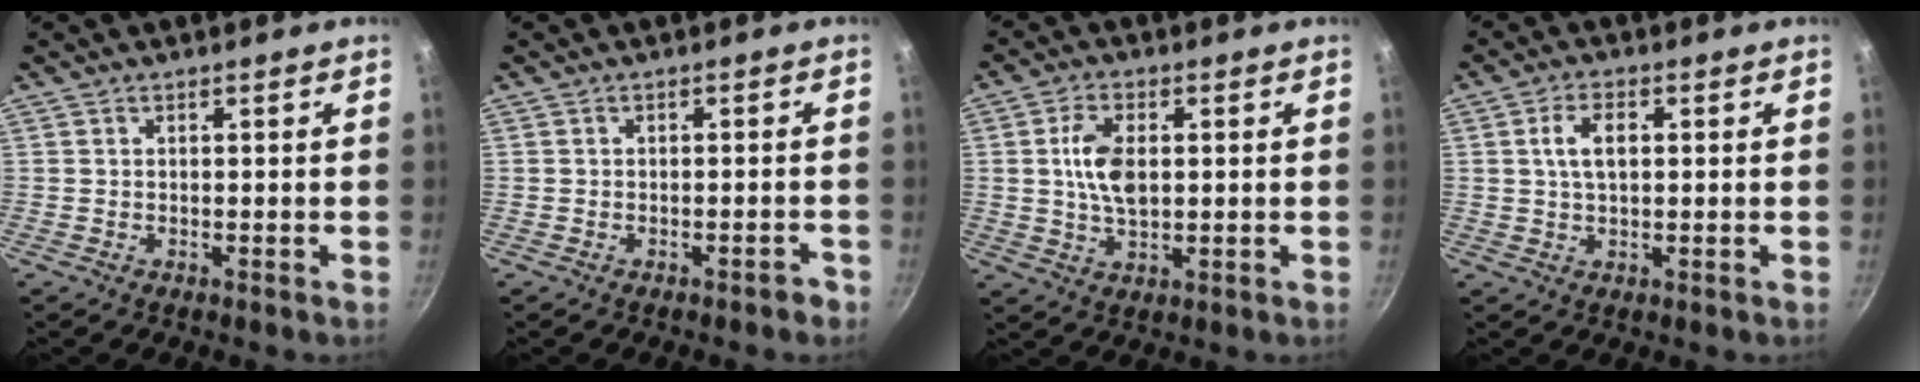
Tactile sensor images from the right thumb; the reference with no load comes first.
{"total": 1.6, "force": [-1.2, 0.6, 0.8], "torque": [-0.011, 0.009, -0.016]}
{"total": 7.8, "force": [0.9, 4.3, 6.4], "torque": [-0.122, -0.002, 0.019]}
{"total": 5.2, "force": [1.0, 2.8, 4.2], "torque": [-0.078, 0.007, 0.019]}